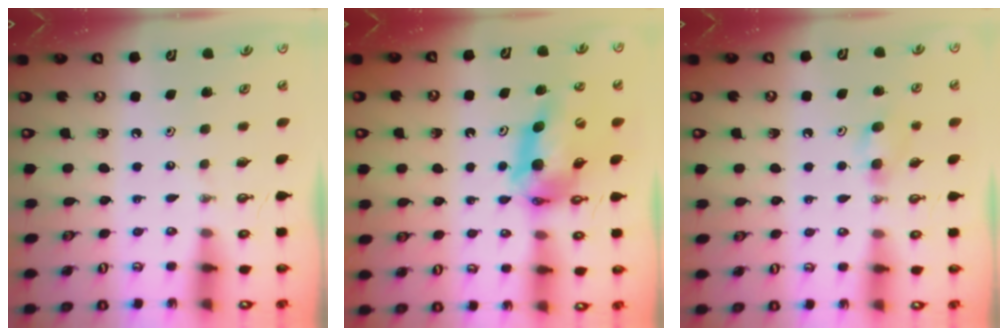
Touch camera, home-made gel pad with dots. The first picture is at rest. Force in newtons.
{"total": 12.3, "press": 12.2, "slide": 1.1}
{"total": 5.5, "press": 5.3, "slide": 1.4}